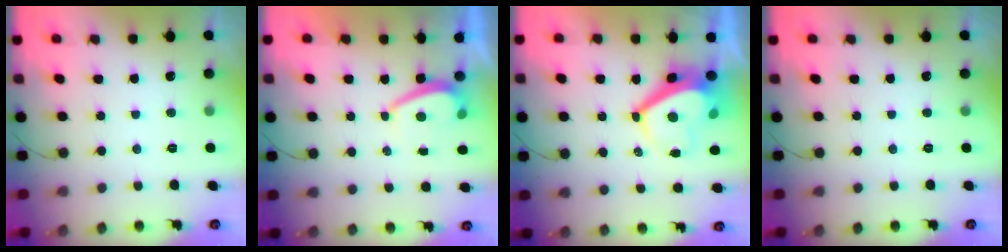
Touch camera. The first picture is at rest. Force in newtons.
{"total": 1.2, "press": 1.1, "slide": 0.5}
{"total": 7.1, "press": 7.1, "slide": 0.6}
{"total": 0.0}